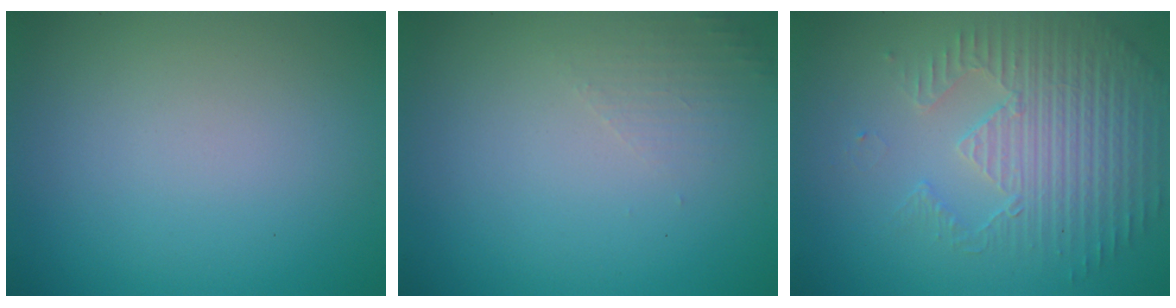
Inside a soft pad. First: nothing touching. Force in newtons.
{"total": 1.3, "press": 1.2, "slide": 0.4}
{"total": 3.8, "press": 3.7, "slide": 1.0}